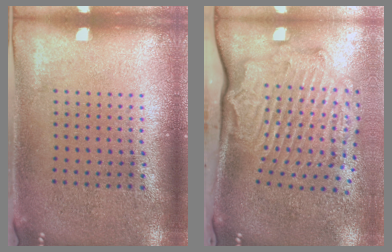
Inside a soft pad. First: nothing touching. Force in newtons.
{"total": 2.5, "press": 2.2, "slide": 1.2}